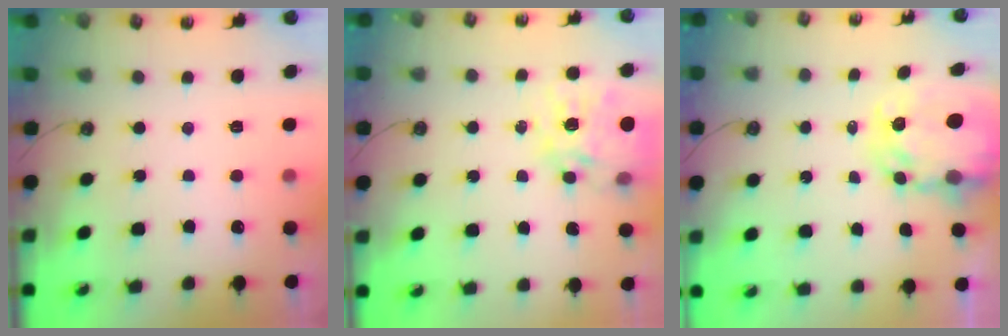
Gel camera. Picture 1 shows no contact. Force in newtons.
{"total": 14.4, "press": 14.4, "slide": 0.9}
{"total": 8.7, "press": 8.7, "slide": 0.8}